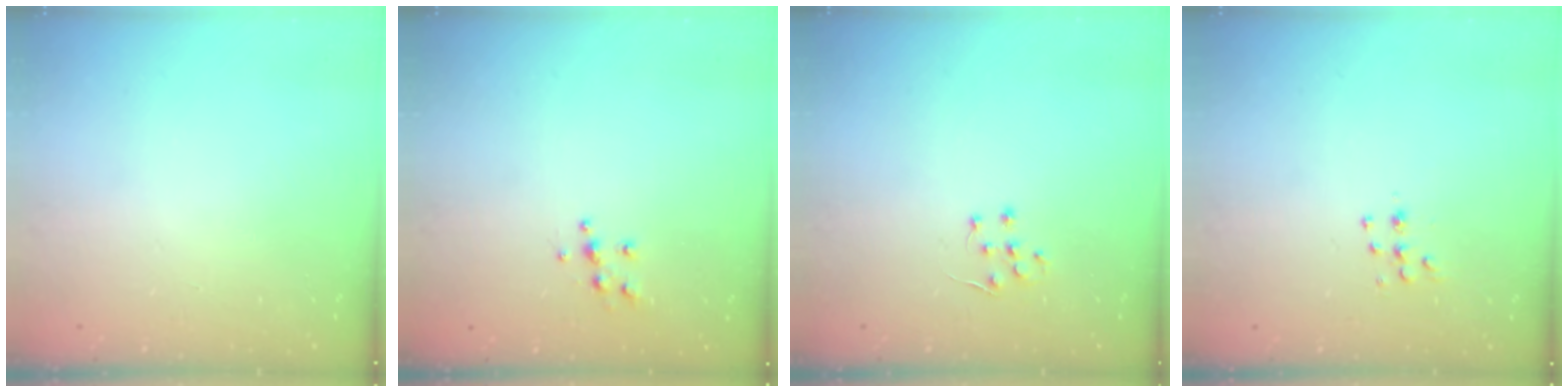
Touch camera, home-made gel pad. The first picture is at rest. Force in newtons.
{"total": 5.7, "press": 5.7, "slide": 0.6}
{"total": 5.1, "press": 5.1, "slide": 0.7}
{"total": 5.2, "press": 5.1, "slide": 1.0}